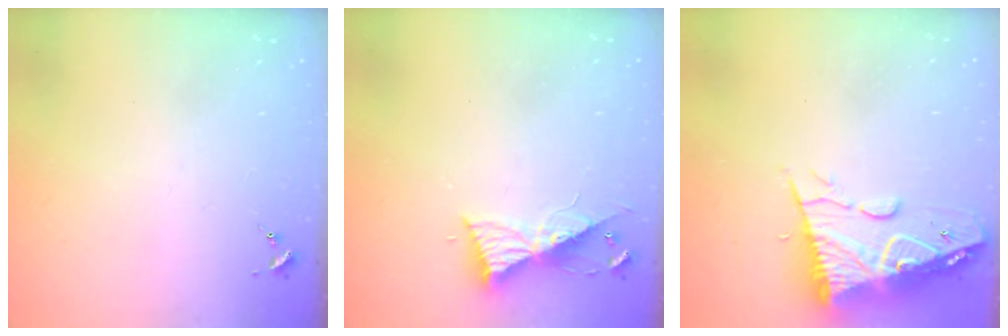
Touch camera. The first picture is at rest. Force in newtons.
{"total": 9.3, "press": 9.2, "slide": 0.8}
{"total": 15.9, "press": 15.8, "slide": 1.5}